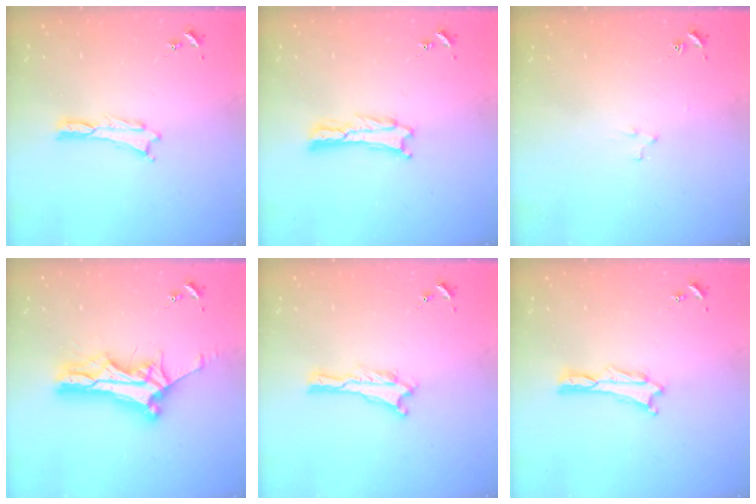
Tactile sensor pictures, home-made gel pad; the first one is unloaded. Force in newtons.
{"total": 1.1, "press": 1.1, "slide": 0.2}
{"total": 2.4, "press": 2.4, "slide": 0.2}
{"total": 11.7, "press": 11.7, "slide": 0.8}
{"total": 0.0}
{"total": 0.6, "press": 0.6, "slide": 0.2}